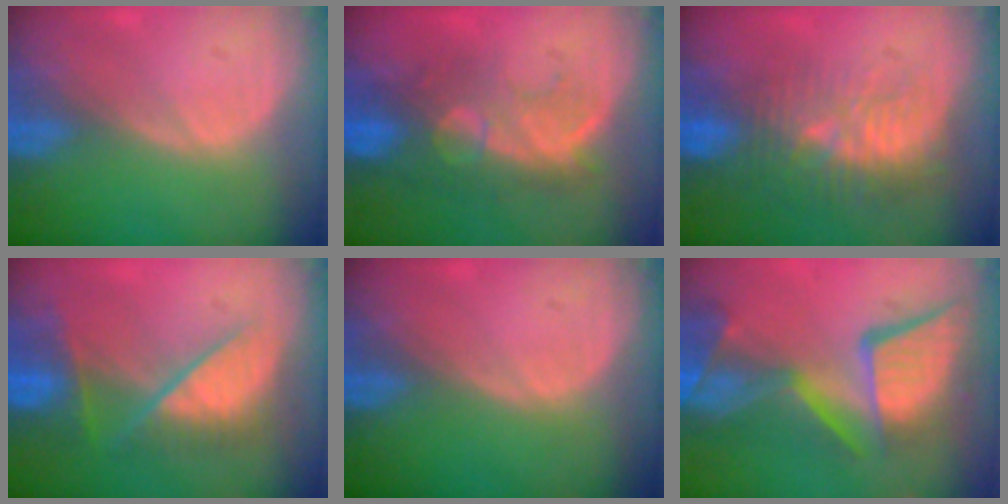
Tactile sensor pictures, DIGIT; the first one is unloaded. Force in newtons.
{"total": 8.6, "press": 8.3, "slide": 2.3}
{"total": 9.6, "press": 8.9, "slide": 3.5}
{"total": 7.8, "press": 7.8, "slide": 0.3}
{"total": 0.0}
{"total": 13.8, "press": 11.1, "slide": 8.1}